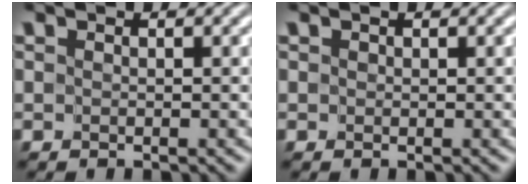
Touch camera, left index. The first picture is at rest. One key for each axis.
{"total": 0.0}